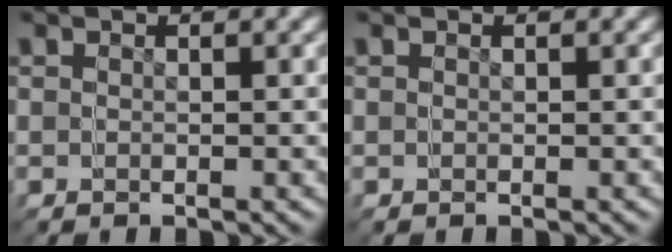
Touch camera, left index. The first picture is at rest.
{"total": 0.0}